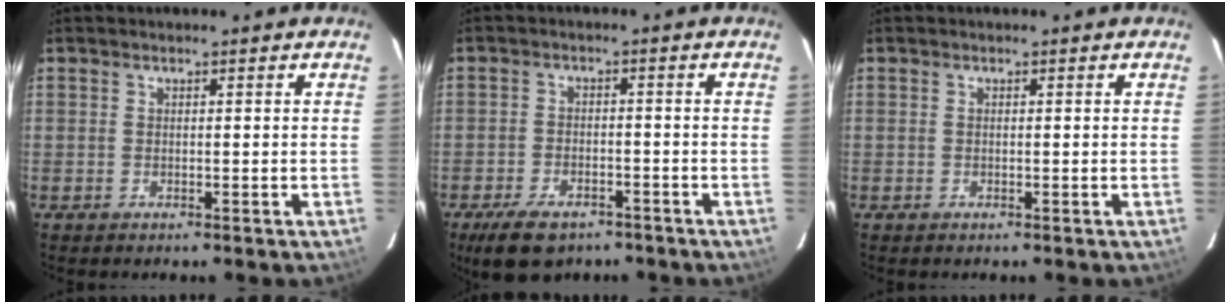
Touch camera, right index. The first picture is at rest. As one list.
[{"total": 9.5, "force": [-6.7, 4.7, 4.8], "torque": [-0.116, -0.008, -0.105]}, {"total": 0.0}]